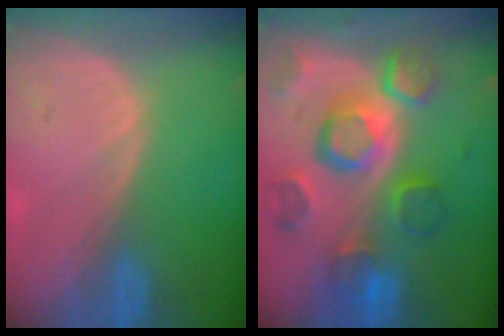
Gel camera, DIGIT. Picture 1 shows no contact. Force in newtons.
{"total": 12.2, "press": 10.6, "slide": 6.0}